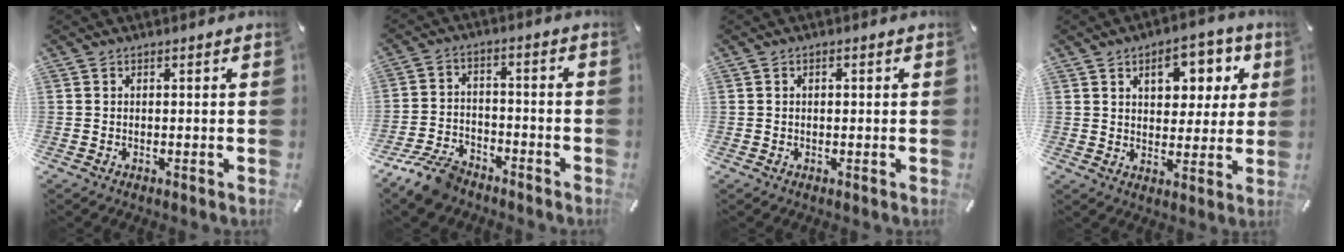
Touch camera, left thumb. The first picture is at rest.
{"total": 9.3, "force": [-7.2, 4.3, 3.9], "torque": [-0.077, 0.037, -0.136]}
{"total": 0.9, "force": [0.0, 0.5, 0.8], "torque": [-0.014, 0.002, 0.000]}
{"total": 10.7, "force": [4.7, 7.0, 6.6], "torque": [-0.078, -0.014, 0.073]}